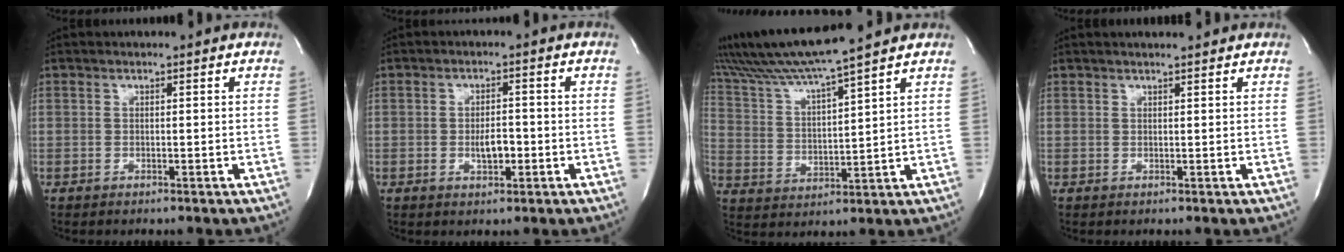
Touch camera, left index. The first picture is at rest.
{"total": 3.2, "force": [-1.0, 1.3, 2.7], "torque": [-0.049, -0.001, -0.013]}
{"total": 13.3, "force": [11.6, -1.4, 6.4], "torque": [-0.136, 0.008, 0.210]}
{"total": 3.2, "force": [2.8, 0.2, 1.4], "torque": [-0.024, 0.013, 0.037]}